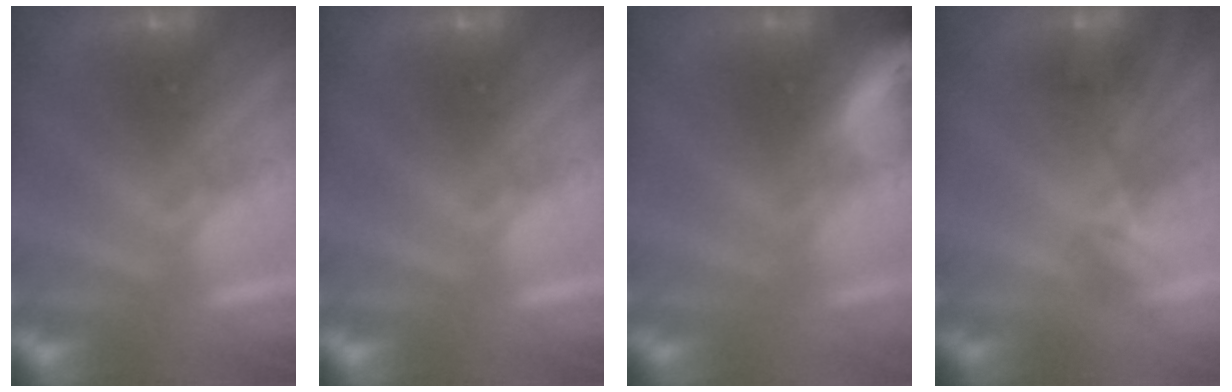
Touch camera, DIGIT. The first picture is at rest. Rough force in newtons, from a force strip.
{"total": 0.0}
{"total": 5.7}
{"total": 1.6}